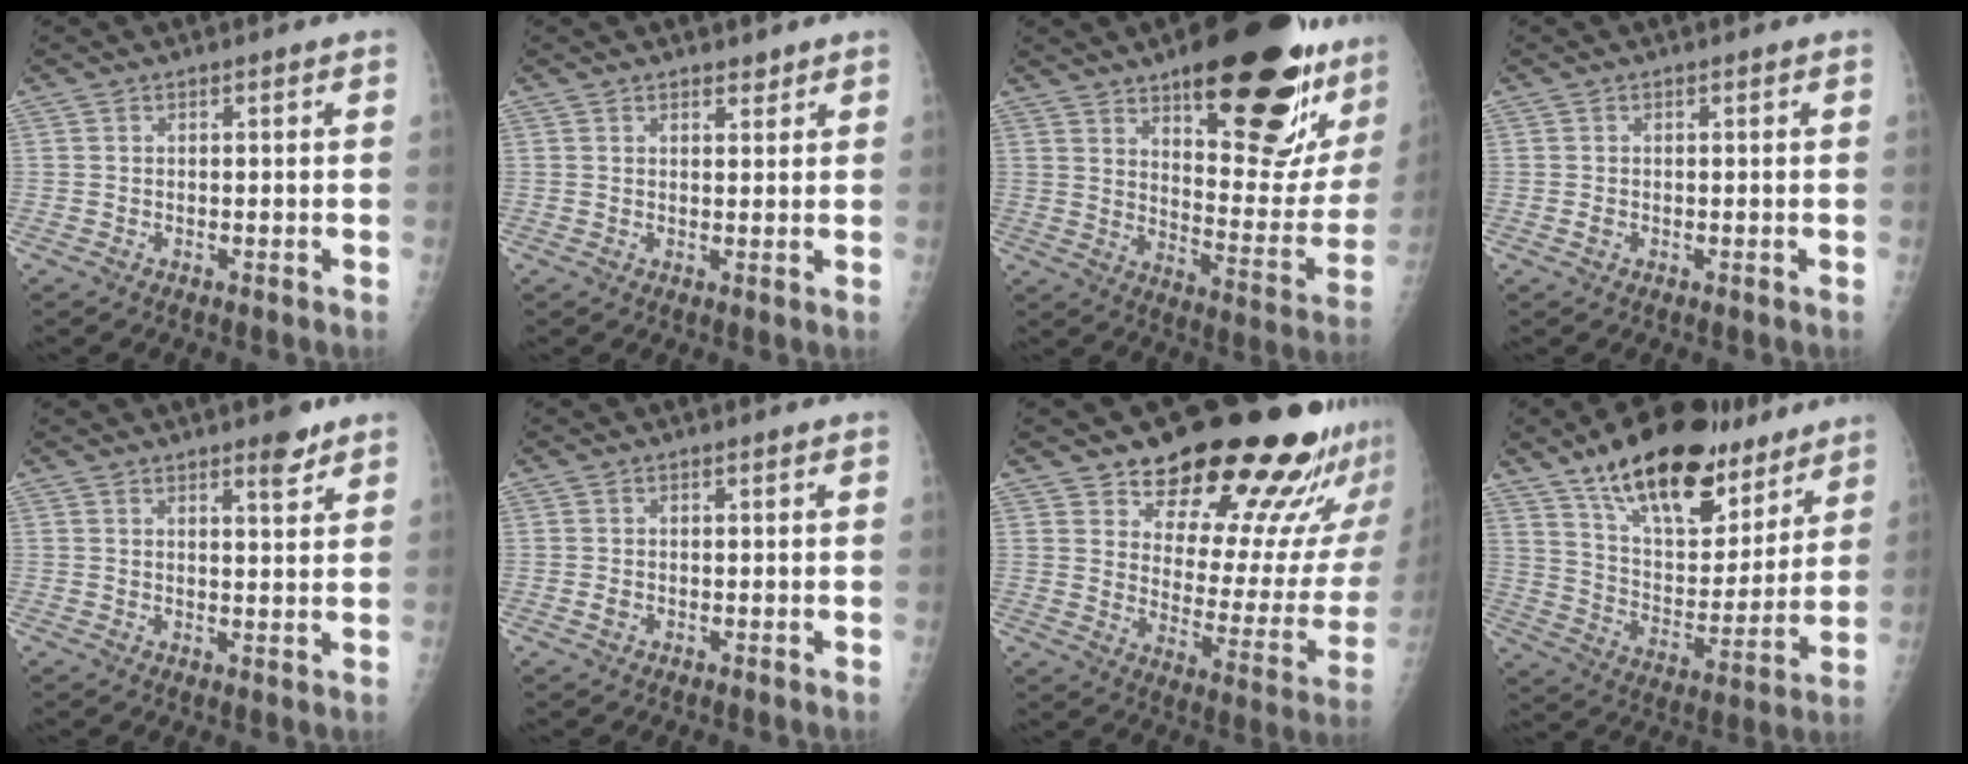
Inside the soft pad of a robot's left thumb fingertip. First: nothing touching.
{"total": 1.9, "force": [1.5, 1.0, 0.7], "torque": [0.003, -0.010, 0.020]}
{"total": 29.1, "force": [16.9, 9.1, 21.9], "torque": [-0.245, -0.072, 0.243]}
{"total": 0.8, "force": [-0.1, 0.7, 0.5], "torque": [-0.006, 0.000, -0.001]}
{"total": 3.9, "force": [2.8, 1.1, 2.5], "torque": [-0.025, -0.019, 0.038]}
{"total": 1.0, "force": [-0.2, 0.8, 0.6], "torque": [-0.008, 0.000, -0.002]}
{"total": 25.1, "force": [19.5, 8.8, 13.2], "torque": [-0.135, -0.128, 0.255]}
{"total": 23.9, "force": [16.5, 10.3, 13.8], "torque": [-0.177, -0.067, 0.271]}